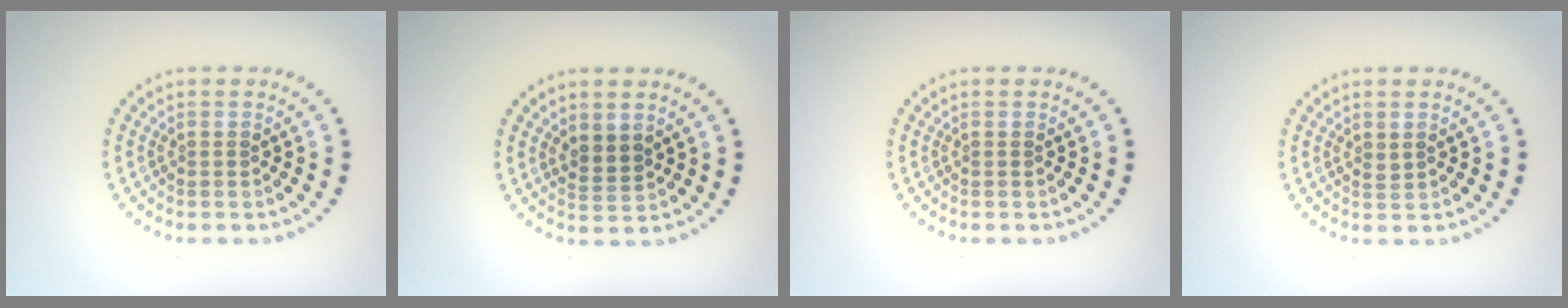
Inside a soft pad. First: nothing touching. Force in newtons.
{"total": 1.6, "press": 1.4, "slide": 0.9}
{"total": 0.0}
{"total": 0.5, "press": 0.4, "slide": 0.3}